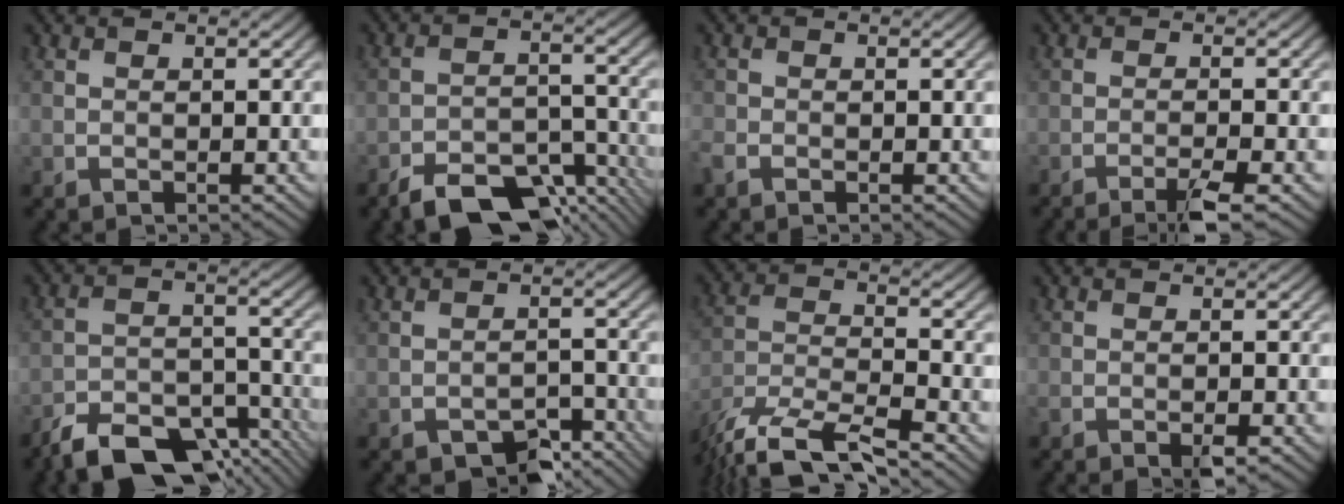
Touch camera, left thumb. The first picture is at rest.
{"total": 10.1, "force": [-7.4, 4.1, 5.4], "torque": [-0.080, -0.005, -0.125]}
{"total": 1.6, "force": [-1.2, 0.9, 0.6], "torque": [-0.020, -0.005, -0.033]}
{"total": 3.7, "force": [-2.6, 0.2, 2.7], "torque": [-0.042, 0.005, -0.052]}
{"total": 11.8, "force": [-9.2, 4.8, 5.7], "torque": [-0.097, -0.010, -0.154]}
{"total": 5.0, "force": [-3.8, 2.2, 2.3], "torque": [-0.032, 0.004, -0.057]}
{"total": 13.2, "force": [-11.1, 3.3, 6.3], "torque": [-0.135, -0.023, -0.198]}
{"total": 2.8, "force": [-2.1, 0.7, 1.8], "torque": [-0.032, -0.003, -0.035]}